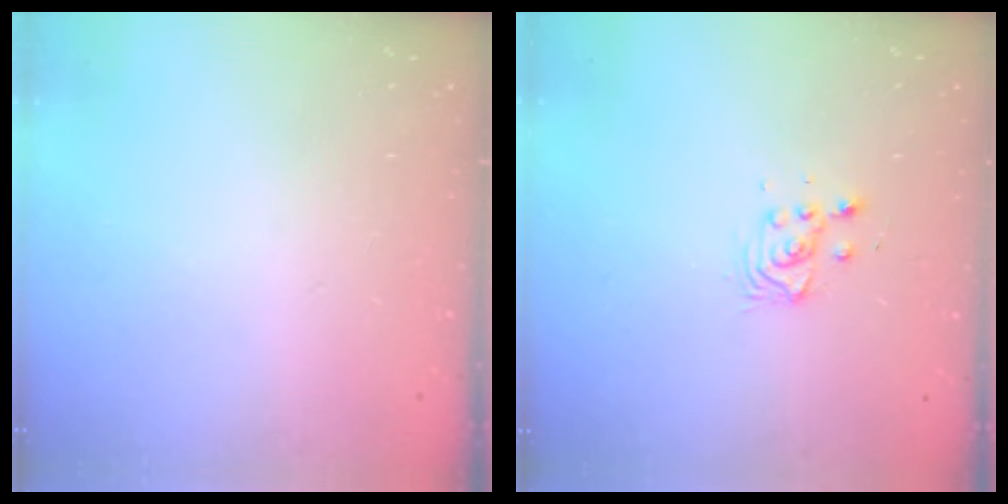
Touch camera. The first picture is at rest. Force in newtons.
{"total": 3.2, "press": 3.2, "slide": 0.2}